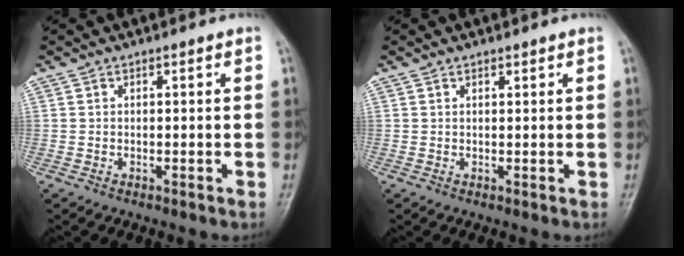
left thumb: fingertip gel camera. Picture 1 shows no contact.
{"total": 0.7, "force": [0.6, 0.3, 0.3], "torque": [-0.005, -0.004, 0.010]}